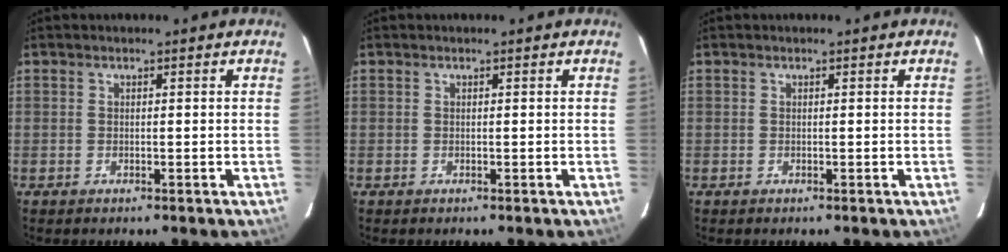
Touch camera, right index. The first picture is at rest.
{"total": 0.0}
{"total": 0.0}